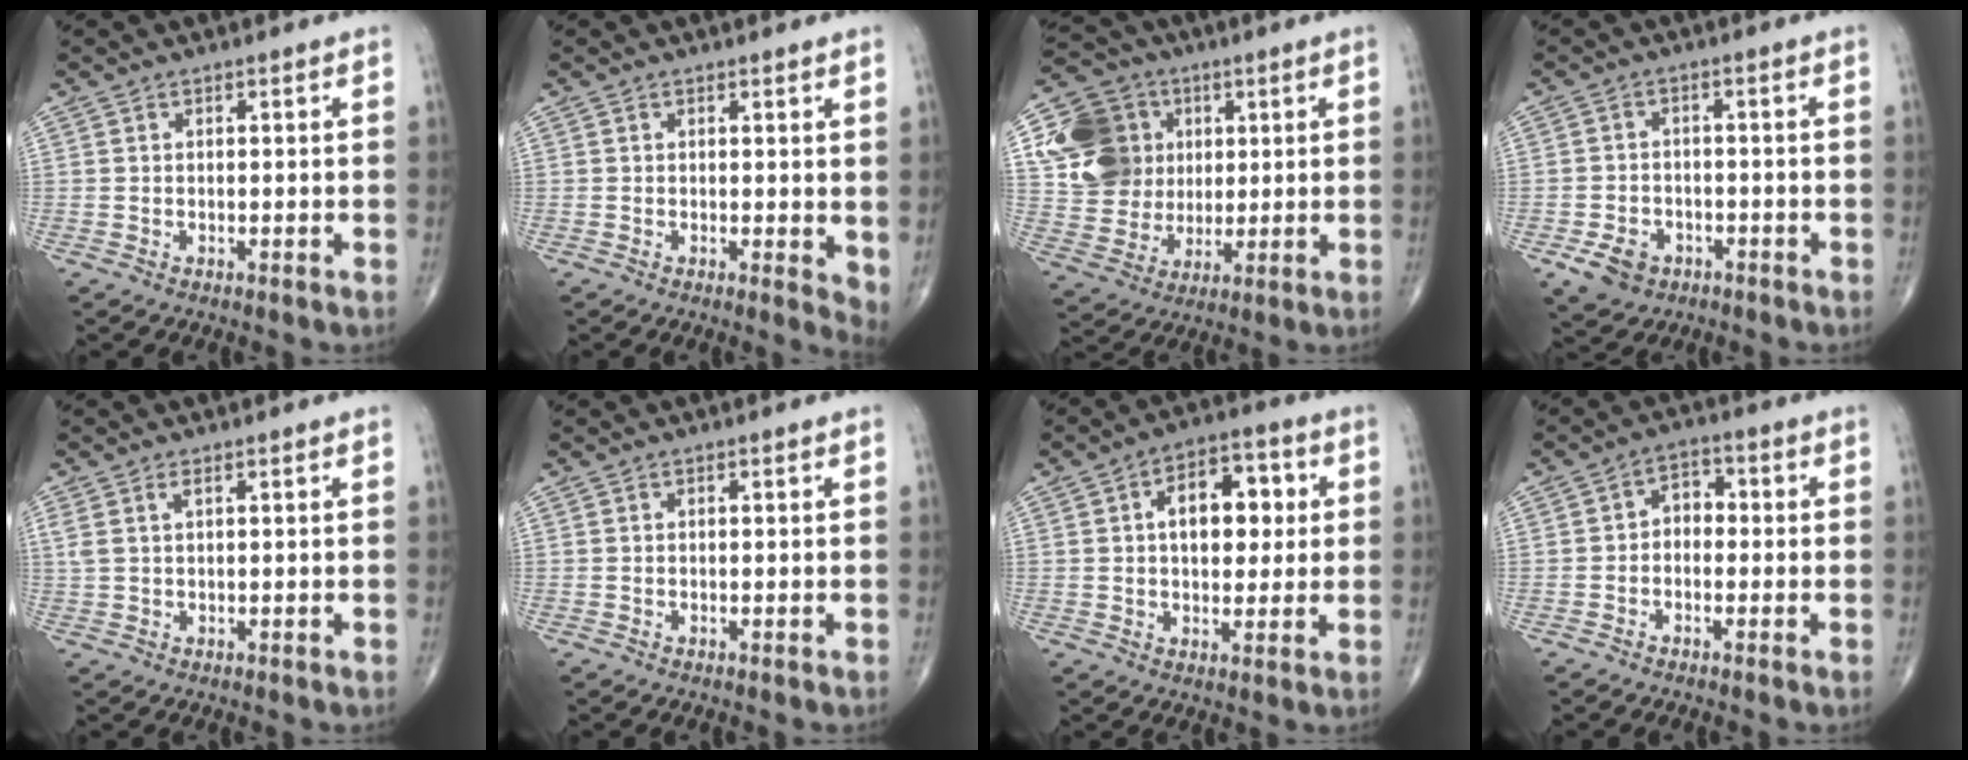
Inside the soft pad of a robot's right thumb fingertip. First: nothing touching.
{"total": 3.3, "force": [0.9, 1.5, 2.8], "torque": [-0.033, -0.011, 0.012]}
{"total": 15.3, "force": [3.6, 13.5, 6.1], "torque": [-0.084, 0.004, 0.071]}
{"total": 5.9, "force": [-3.0, 4.5, 2.5], "torque": [-0.036, 0.013, -0.045]}
{"total": 2.5, "force": [1.1, 1.0, 2.0], "torque": [-0.057, 0.013, 0.031]}
{"total": 0.0}
{"total": 11.7, "force": [2.2, 7.0, 9.1], "torque": [-0.099, 0.014, 0.029]}
{"total": 4.3, "force": [-0.5, 3.2, 2.8], "torque": [-0.023, 0.020, -0.022]}